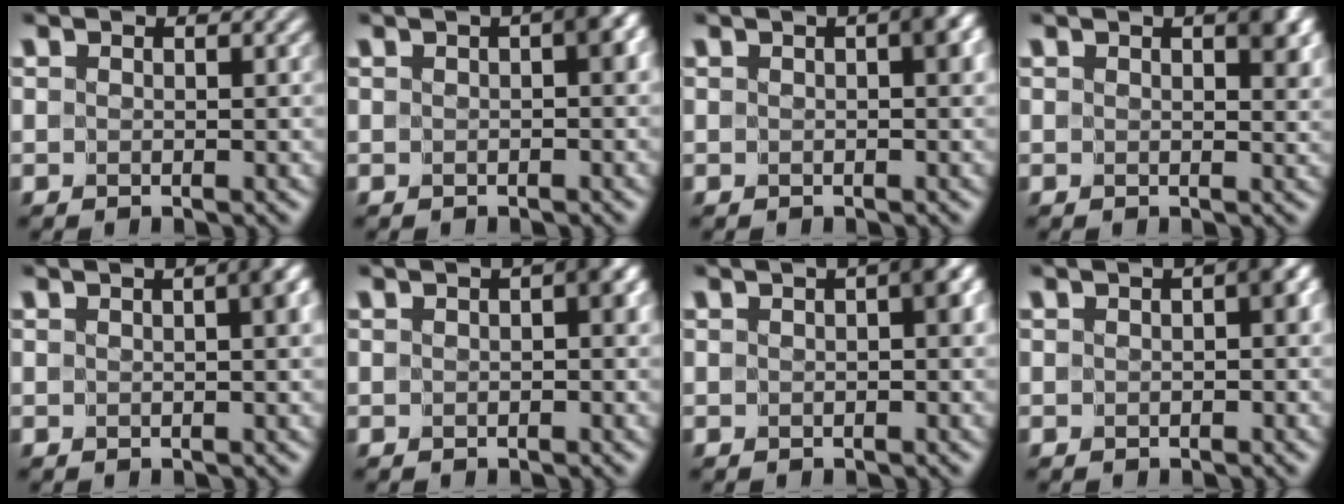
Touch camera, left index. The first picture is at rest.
{"total": 2.0, "force": [0.0, 0.7, 1.9], "torque": [-0.020, 0.007, -0.001]}
{"total": 1.9, "force": [0.2, 0.6, 1.8], "torque": [-0.018, 0.007, 0.002]}
{"total": 2.9, "force": [1.2, 1.4, 2.3], "torque": [-0.023, 0.001, 0.017]}
{"total": 2.4, "force": [0.4, 0.5, 2.3], "torque": [-0.024, 0.010, 0.005]}
{"total": 1.7, "force": [0.0, 0.8, 1.5], "torque": [-0.015, 0.006, -0.002]}
{"total": 2.0, "force": [0.0, 0.6, 1.9], "torque": [-0.020, 0.007, -0.001]}
{"total": 1.9, "force": [-0.1, 0.9, 1.7], "torque": [-0.017, 0.006, -0.004]}